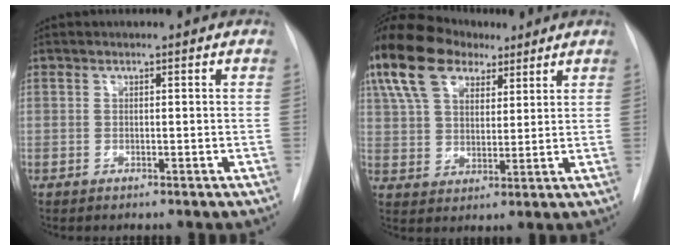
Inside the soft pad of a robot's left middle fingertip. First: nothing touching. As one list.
[{"total": 15.3, "force": [9.7, 8.2, 8.5], "torque": [-0.187, 0.047, 0.178]}]